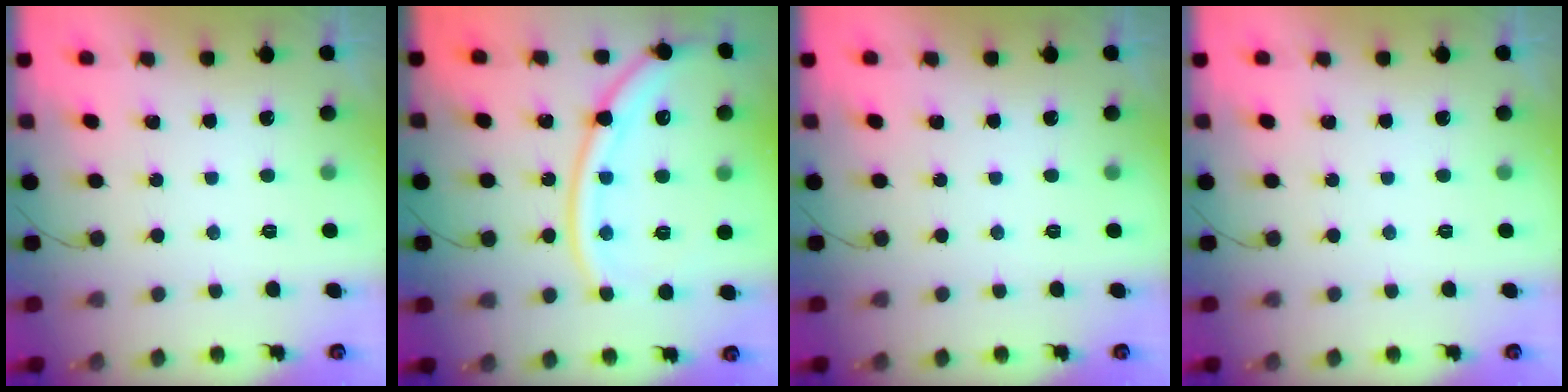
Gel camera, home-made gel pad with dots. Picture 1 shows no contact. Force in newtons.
{"total": 17.4, "press": 17.3, "slide": 1.3}
{"total": 0.0}
{"total": 0.0}